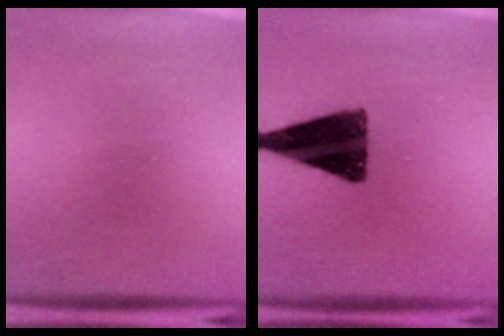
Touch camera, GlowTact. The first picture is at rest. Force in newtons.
{"total": 14.2}